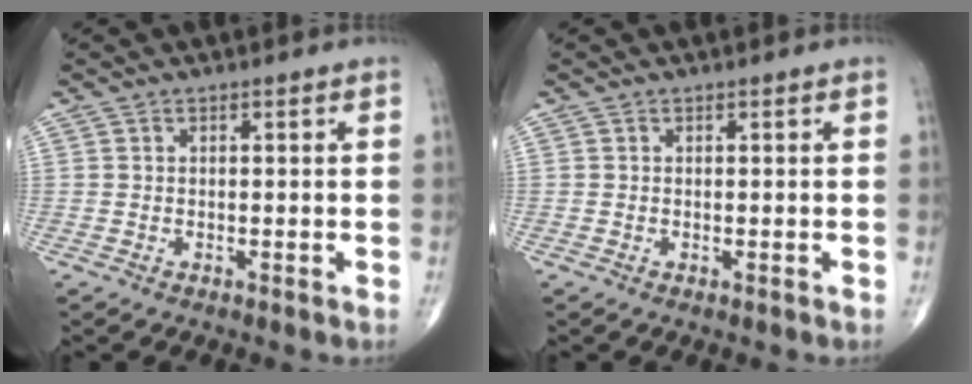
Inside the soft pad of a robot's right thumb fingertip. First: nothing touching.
{"total": 0.0}